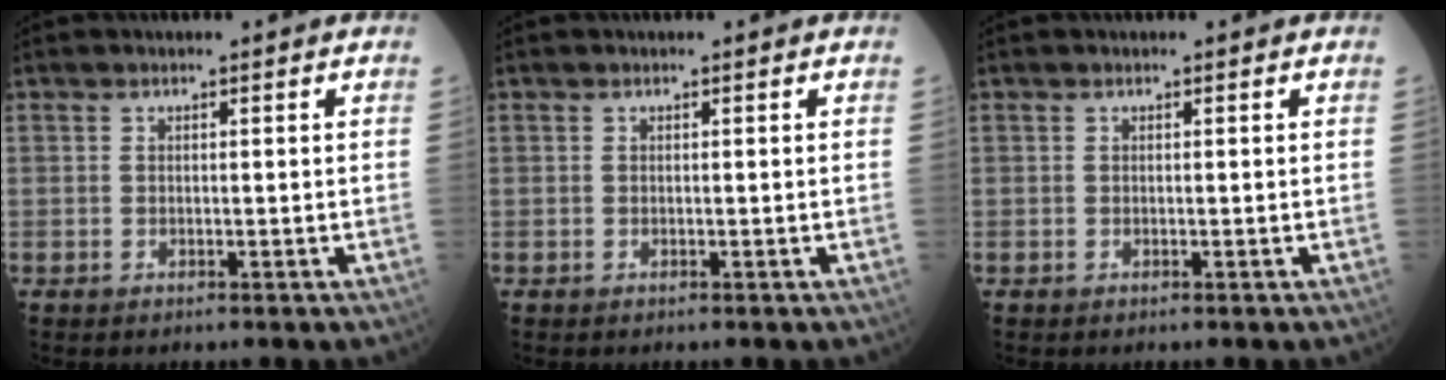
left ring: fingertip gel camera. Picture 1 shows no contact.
{"total": 0.0}
{"total": 0.0}